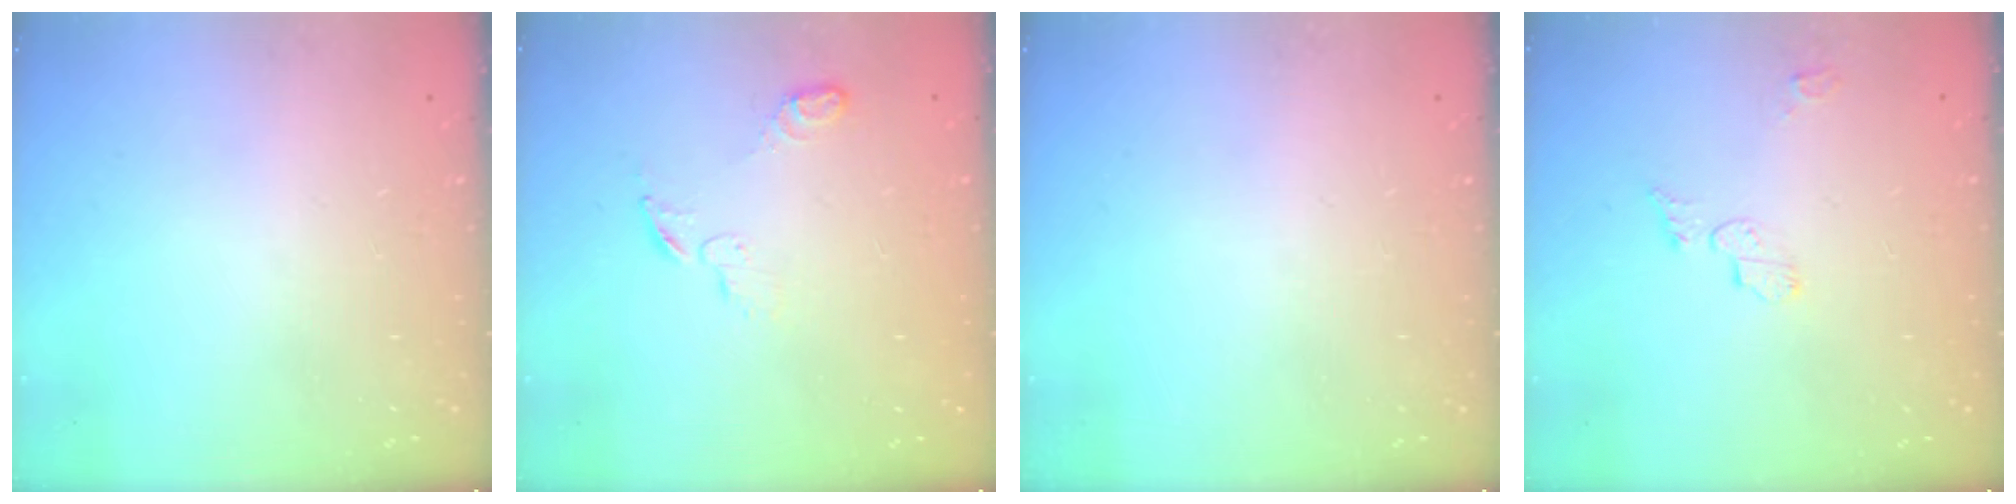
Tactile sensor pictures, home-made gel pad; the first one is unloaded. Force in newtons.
{"total": 5.2, "press": 5.2, "slide": 0.6}
{"total": 0.0}
{"total": 4.8, "press": 4.8, "slide": 0.5}